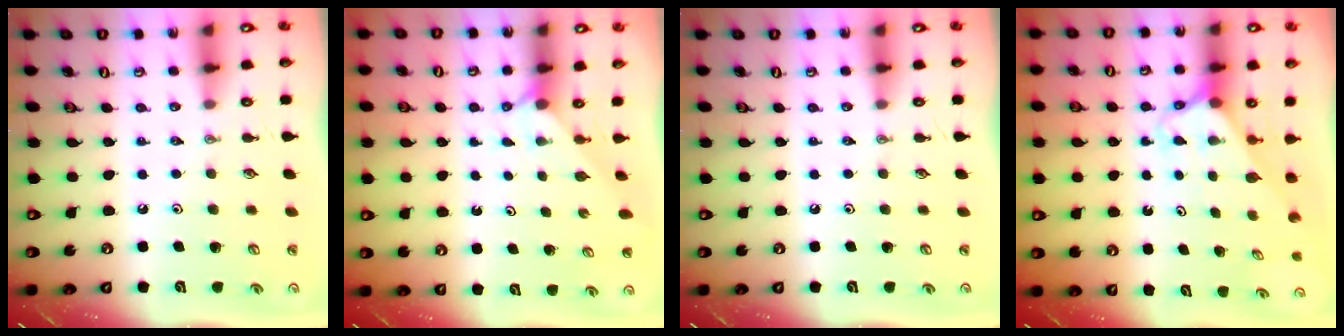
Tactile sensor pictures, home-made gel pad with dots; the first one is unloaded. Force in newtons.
{"total": 2.2, "press": 2.2, "slide": 0.2}
{"total": 0.0}
{"total": 2.6, "press": 2.6, "slide": 0.2}